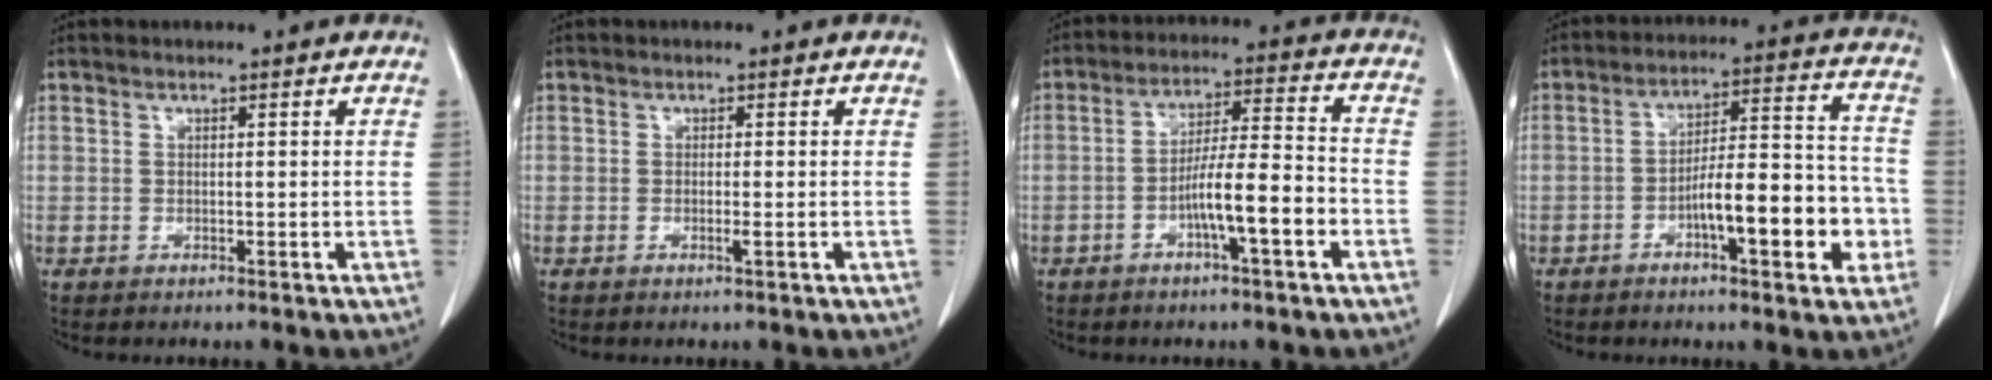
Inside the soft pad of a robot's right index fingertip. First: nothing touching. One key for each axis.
{"total": 0.8, "fx": -0.4, "fy": -0.2, "fz": 0.7, "tx": -0.013, "ty": -0.001, "tz": -0.007}
{"total": 8.9, "fx": -3.6, "fy": 0.5, "fz": 8.1, "tx": -0.143, "ty": 0.014, "tz": -0.063}
{"total": 12.6, "fx": -4.3, "fy": 3.0, "fz": 11.5, "tx": -0.173, "ty": 0.026, "tz": -0.063}